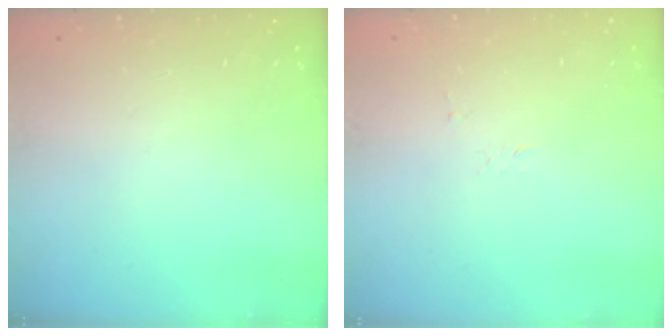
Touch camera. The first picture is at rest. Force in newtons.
{"total": 2.7, "press": 2.7, "slide": 0.3}